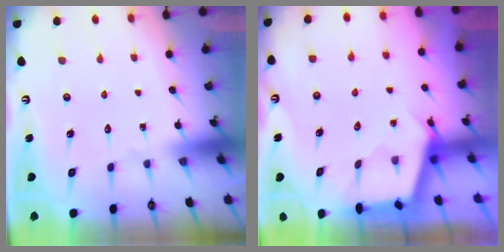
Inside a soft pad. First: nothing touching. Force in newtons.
{"total": 2.9, "press": 2.8, "slide": 0.4}